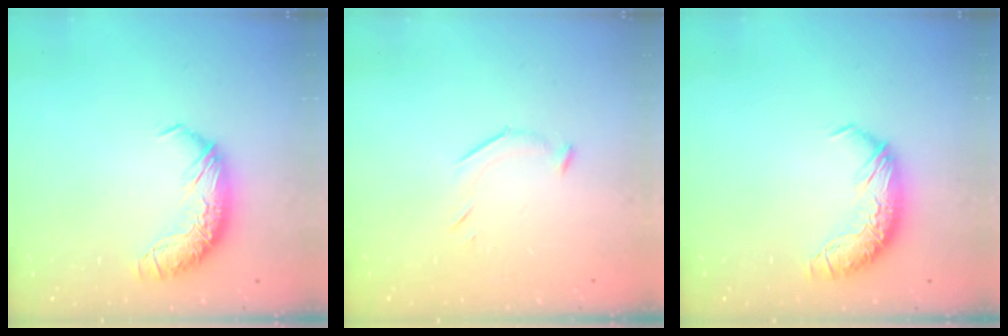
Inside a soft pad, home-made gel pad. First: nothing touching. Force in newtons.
{"total": 6.5, "press": 6.5, "slide": 1.0}
{"total": 0.0}